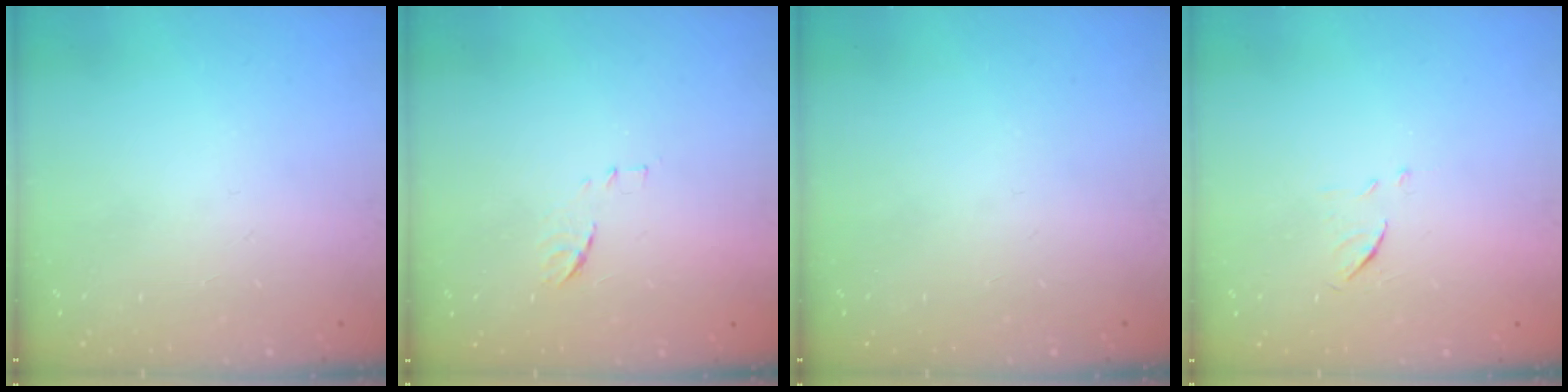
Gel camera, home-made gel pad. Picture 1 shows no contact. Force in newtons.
{"total": 6.8, "press": 6.8, "slide": 0.5}
{"total": 0.0}
{"total": 6.3, "press": 6.3, "slide": 0.6}